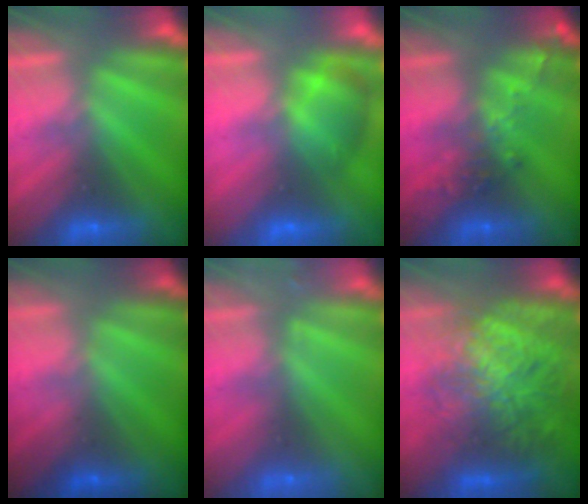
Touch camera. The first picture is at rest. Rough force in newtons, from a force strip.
{"total": 2.9}
{"total": 2.7}
{"total": 1.1}
{"total": 2.4}
{"total": 9.3}